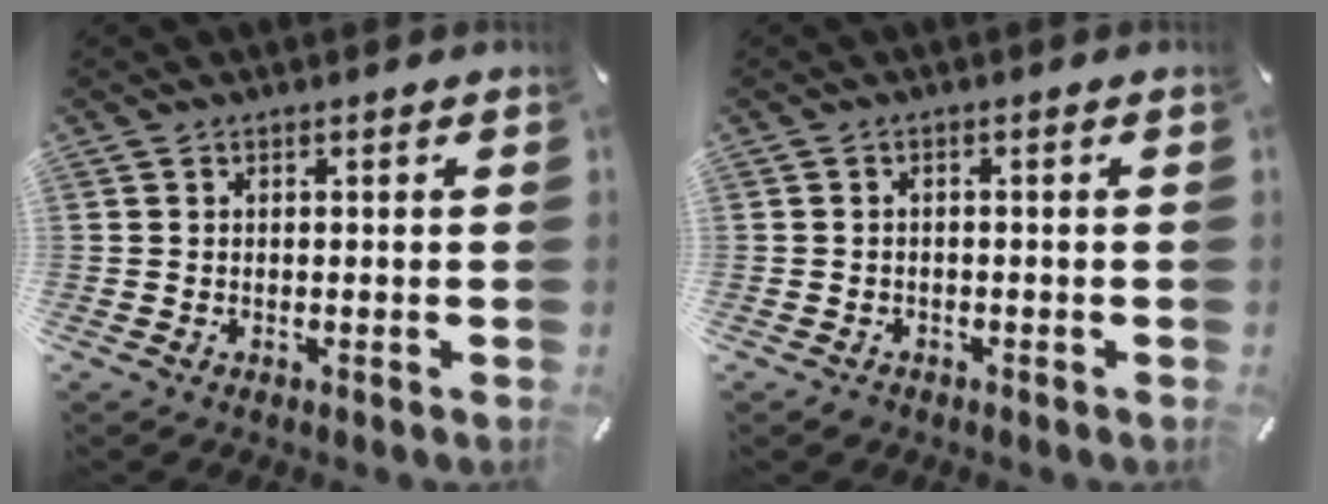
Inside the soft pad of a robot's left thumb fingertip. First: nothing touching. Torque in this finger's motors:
{"motor_torque": [-0.03, 0.02, -0.01, 0.01, 0.00]}